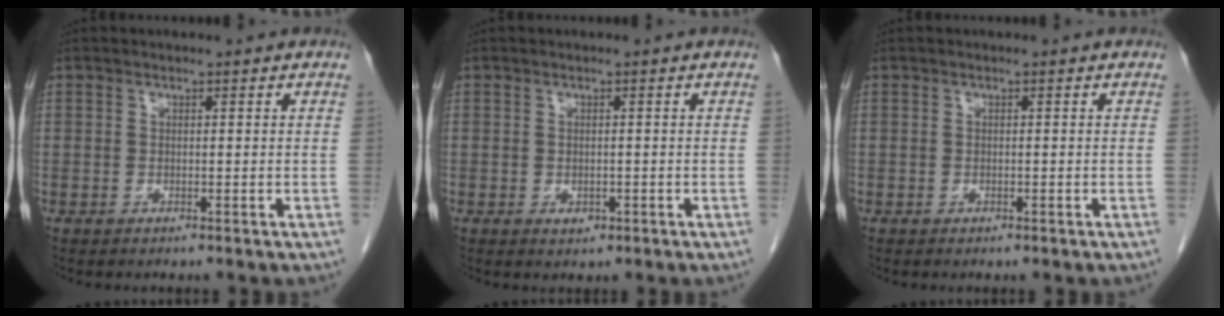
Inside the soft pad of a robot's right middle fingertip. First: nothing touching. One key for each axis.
{"total": 1.3, "fx": -0.5, "fy": 0.9, "fz": 0.8, "tx": -0.013, "ty": 0.000, "tz": -0.003}
{"total": 0.0}